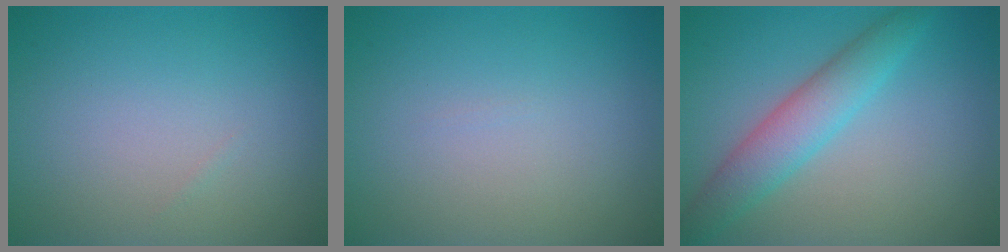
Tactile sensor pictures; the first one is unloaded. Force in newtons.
{"total": 0.0}
{"total": 4.1, "press": 4.1, "slide": 0.1}